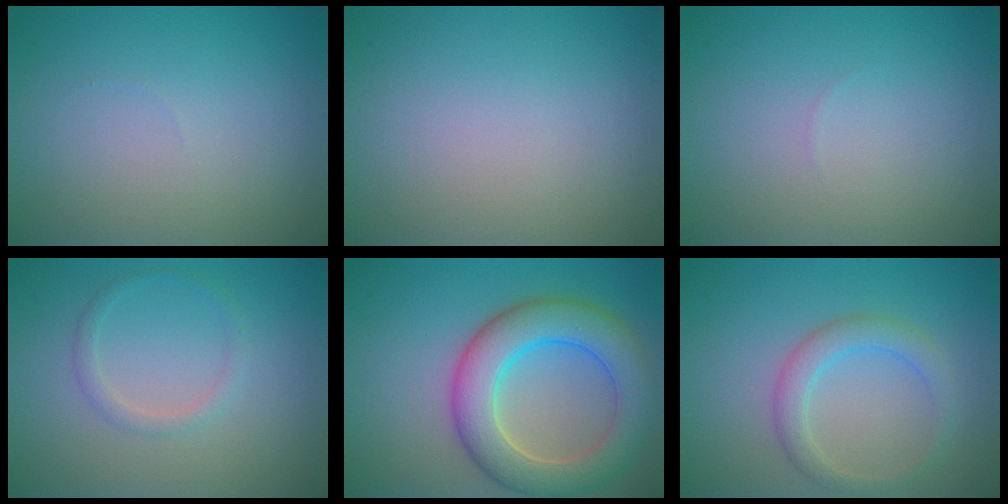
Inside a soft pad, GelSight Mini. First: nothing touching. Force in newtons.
{"total": 0.0}
{"total": 0.0}
{"total": 1.3, "press": 1.3, "slide": 0.1}
{"total": 7.8, "press": 7.8, "slide": 0.6}
{"total": 2.8, "press": 2.8, "slide": 0.1}